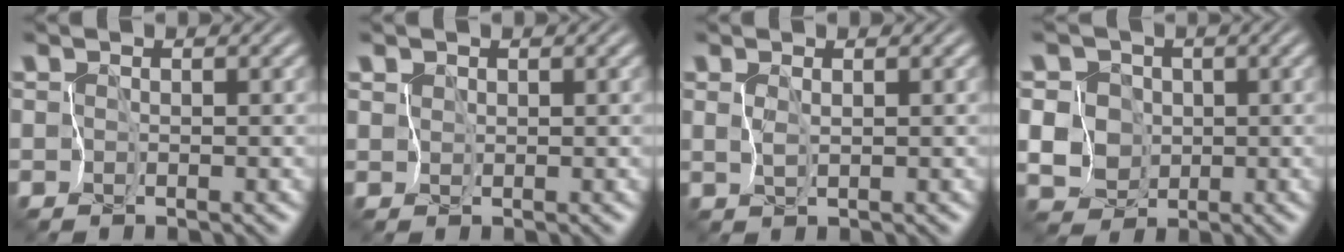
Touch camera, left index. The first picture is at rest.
{"total": 2.5, "force": [1.6, 1.7, 0.9], "torque": [-0.028, 0.017, 0.018]}
{"total": 0.8, "force": [0.2, -0.8, 0.0], "torque": [-0.020, -0.006, 0.018]}
{"total": 8.6, "force": [0.2, 8.0, 3.2], "torque": [-0.093, 0.022, -0.007]}